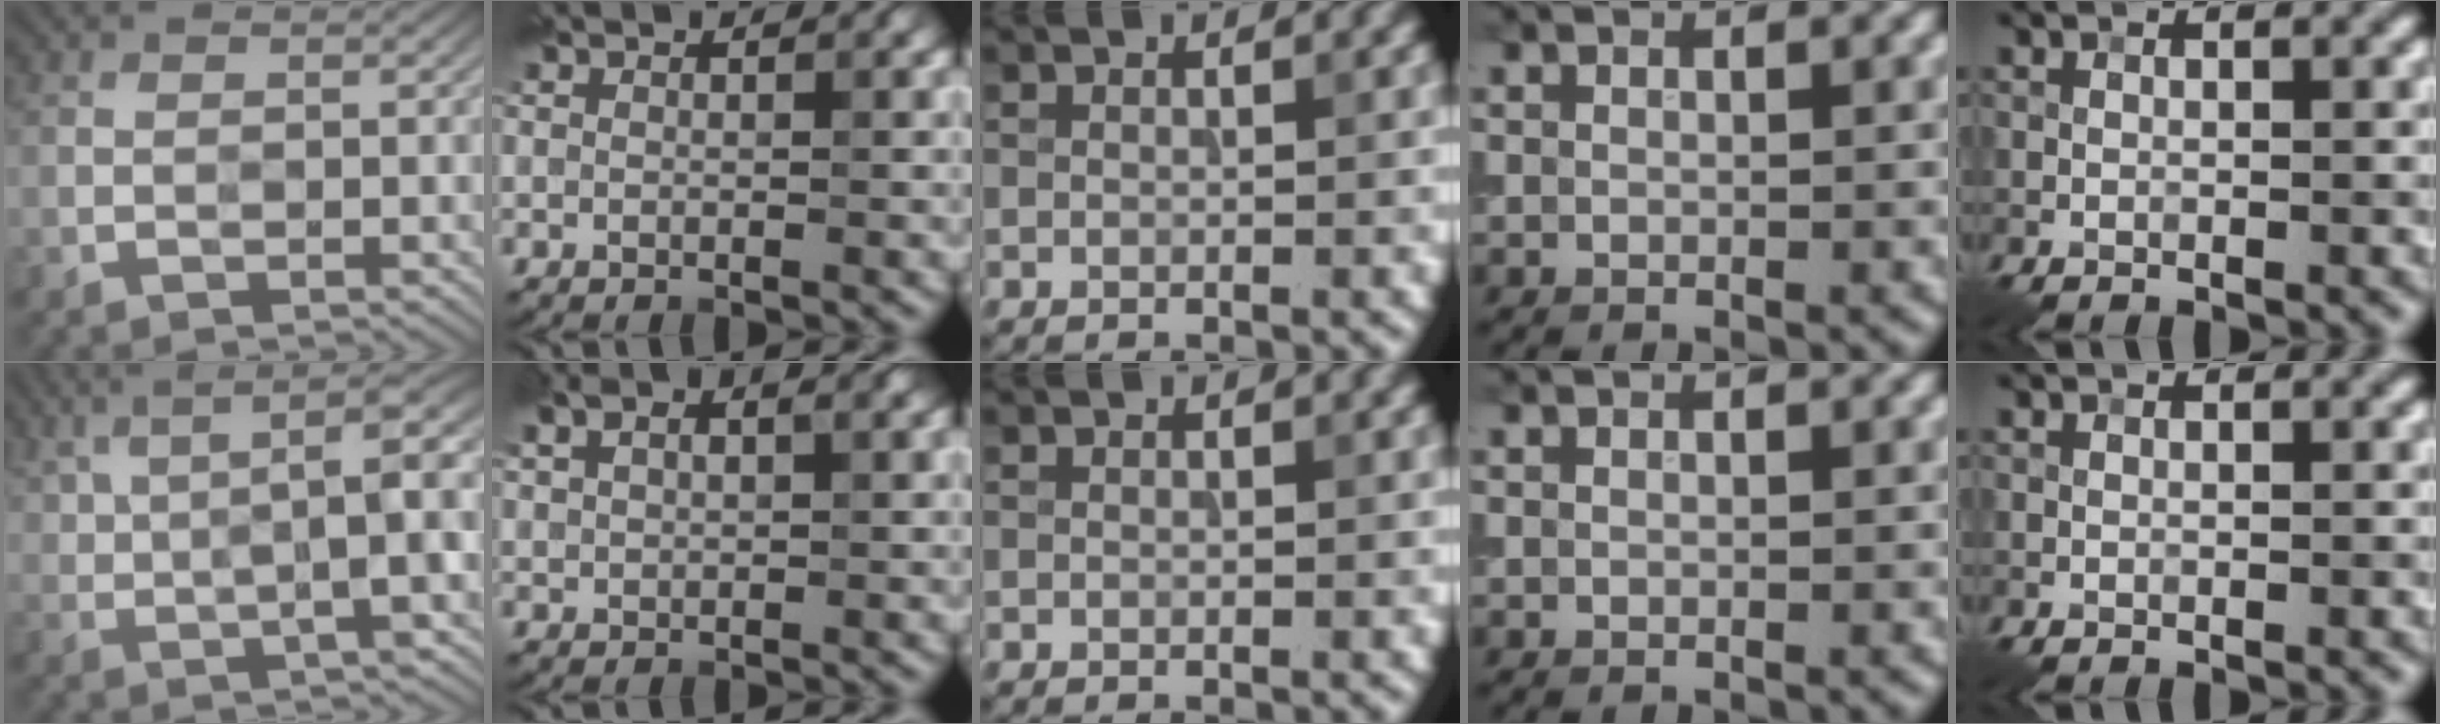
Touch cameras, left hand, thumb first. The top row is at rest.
{"thumb": {"total": 13.1, "force": [4.0, 3.9, 11.9], "torque": [-0.205, 0.014, 0.072]}, "index": {"total": 3.7, "force": [1.8, 1.9, 2.5], "torque": [-0.044, 0.007, 0.028]}}